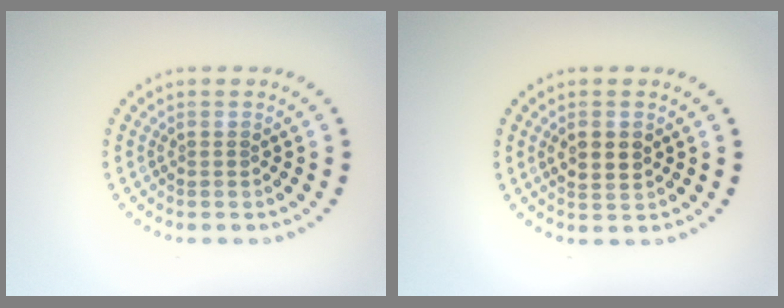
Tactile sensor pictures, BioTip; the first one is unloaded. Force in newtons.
{"total": 2.9, "press": 2.9, "slide": 0.3}